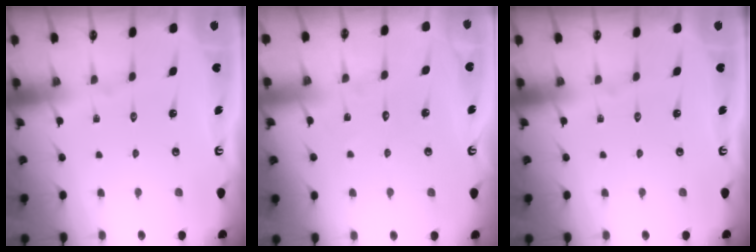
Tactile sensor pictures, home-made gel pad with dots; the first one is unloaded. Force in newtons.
{"total": 4.6, "press": 4.6, "slide": 0.6}
{"total": 0.0}